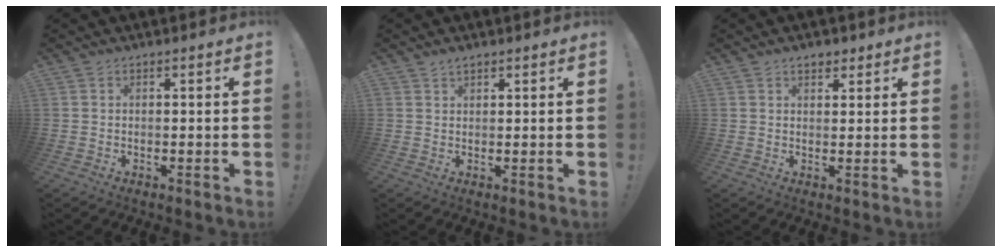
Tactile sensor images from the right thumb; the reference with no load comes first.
{"total": 1.7, "force": [1.5, 0.7, 0.6], "torque": [-0.010, -0.007, 0.027]}
{"total": 2.9, "force": [2.1, 1.8, 1.1], "torque": [-0.010, -0.007, 0.036]}